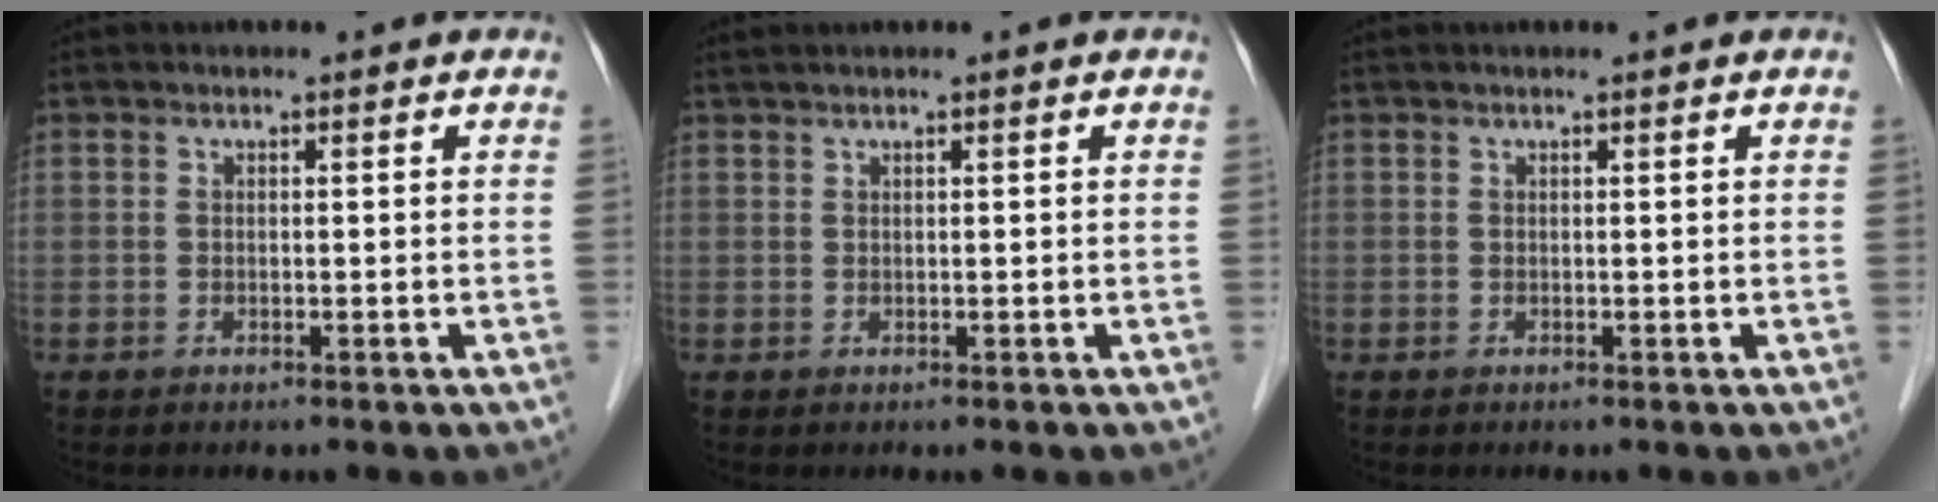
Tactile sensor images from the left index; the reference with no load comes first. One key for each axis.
{"total": 1.4, "fx": 1.1, "fy": -0.1, "fz": 0.9, "tx": -0.021, "ty": 0.017, "tz": 0.026}
{"total": 1.5, "fx": 1.2, "fy": 0.2, "fz": 0.9, "tx": -0.012, "ty": 0.031, "tz": 0.021}